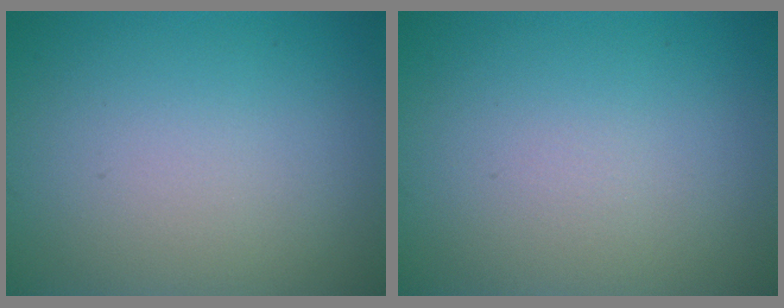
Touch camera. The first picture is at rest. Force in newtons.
{"total": 0.0}